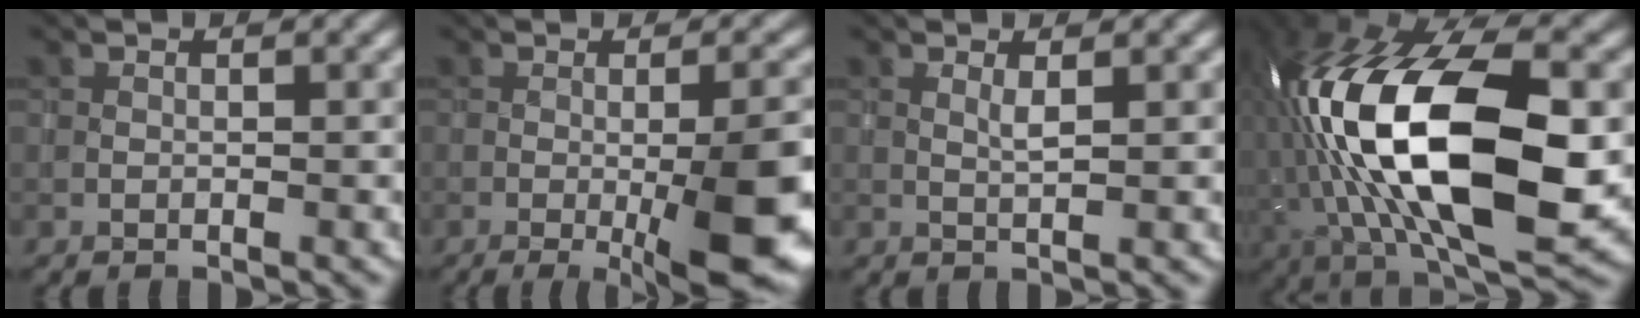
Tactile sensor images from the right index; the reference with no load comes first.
{"total": 9.1, "force": [-2.6, 2.0, 8.5], "torque": [-0.126, -0.009, -0.035]}
{"total": 0.9, "force": [0.6, -0.1, 0.7], "torque": [-0.018, -0.001, 0.011]}
{"total": 17.6, "force": [-0.6, 8.3, 15.5], "torque": [-0.299, 0.003, -0.016]}